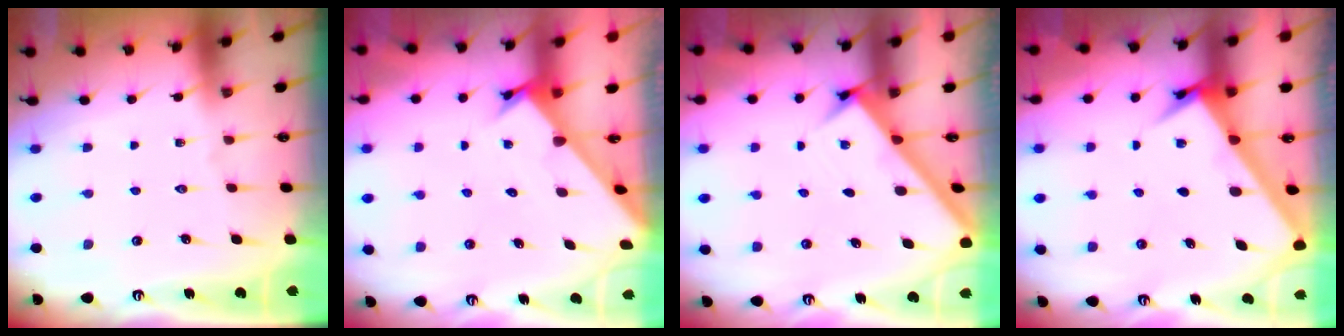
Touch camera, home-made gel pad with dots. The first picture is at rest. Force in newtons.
{"total": 2.3, "press": 2.3, "slide": 0.2}
{"total": 2.5, "press": 2.5, "slide": 0.3}
{"total": 4.2, "press": 4.2, "slide": 0.5}